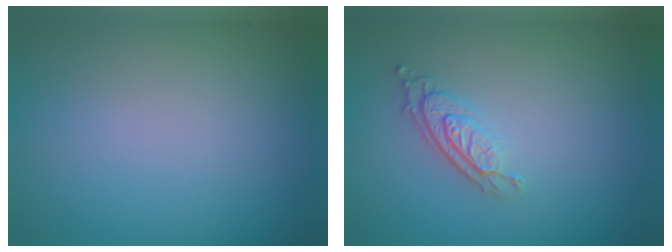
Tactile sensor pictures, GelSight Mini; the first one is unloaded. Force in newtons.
{"total": 3.0, "press": 2.1, "slide": 2.1}